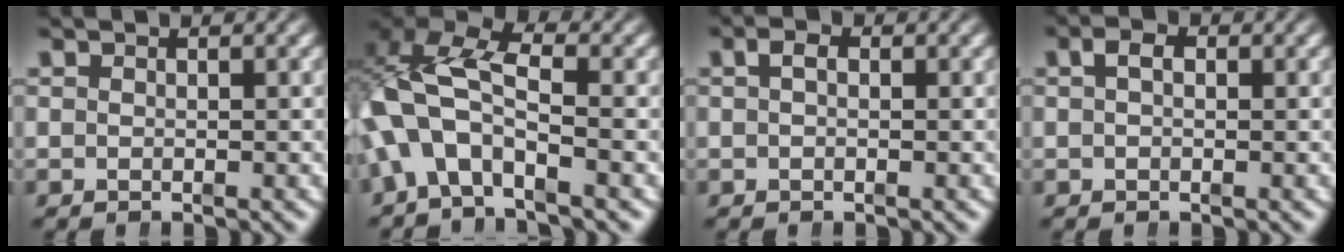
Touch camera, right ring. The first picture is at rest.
{"total": 7.8, "force": [0.3, 5.6, 5.5], "torque": [-0.133, -0.021, 0.003]}
{"total": 1.1, "force": [0.3, 0.4, 1.0], "torque": [-0.013, 0.004, 0.005]}
{"total": 1.4, "force": [0.4, 0.7, 1.2], "torque": [-0.019, 0.004, 0.008]}